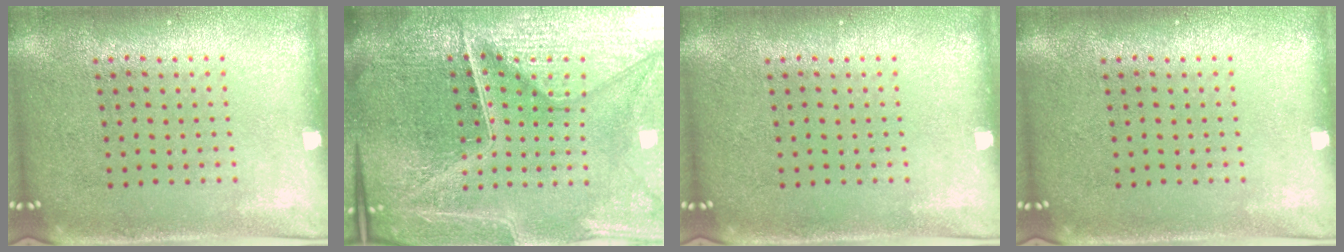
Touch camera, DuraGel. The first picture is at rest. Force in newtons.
{"total": 6.8, "press": 6.0, "slide": 3.2}
{"total": 0.0}
{"total": 0.0}